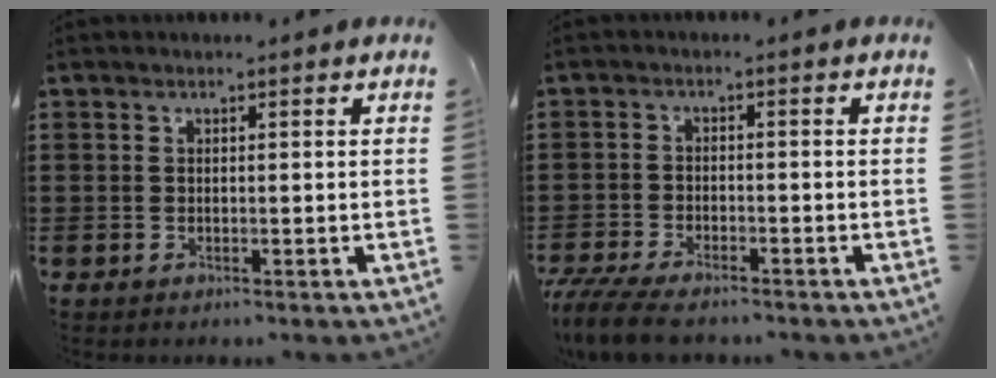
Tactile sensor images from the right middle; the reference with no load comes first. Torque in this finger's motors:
{"motor_torque": [1.07, -0.43, 0.53, 0.17]}